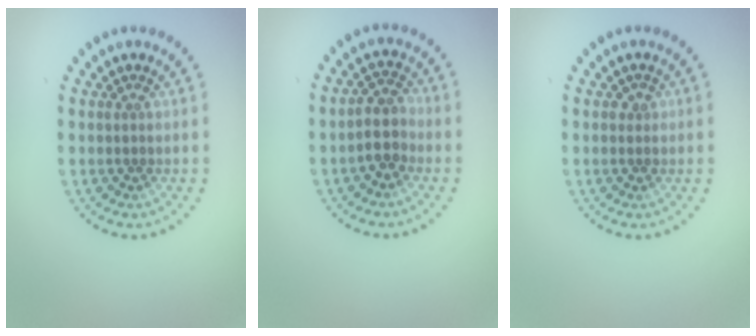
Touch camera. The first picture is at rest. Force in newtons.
{"total": 2.6, "press": 2.3, "slide": 1.3}
{"total": 0.8, "press": 0.8, "slide": 0.2}